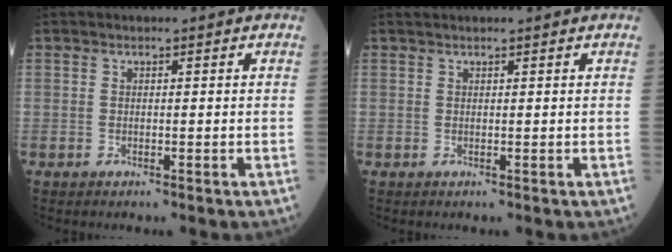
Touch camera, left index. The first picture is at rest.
{"total": 2.2, "force": [2.0, -0.1, 1.0], "torque": [-0.010, 0.023, 0.032]}